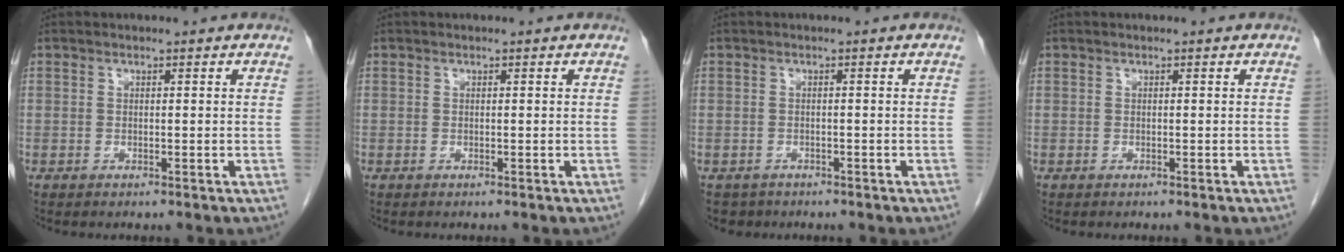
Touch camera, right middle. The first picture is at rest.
{"total": 0.0}
{"total": 2.4, "force": [-1.8, 1.6, -0.1], "torque": [-0.006, 0.001, -0.031]}
{"total": 0.0}